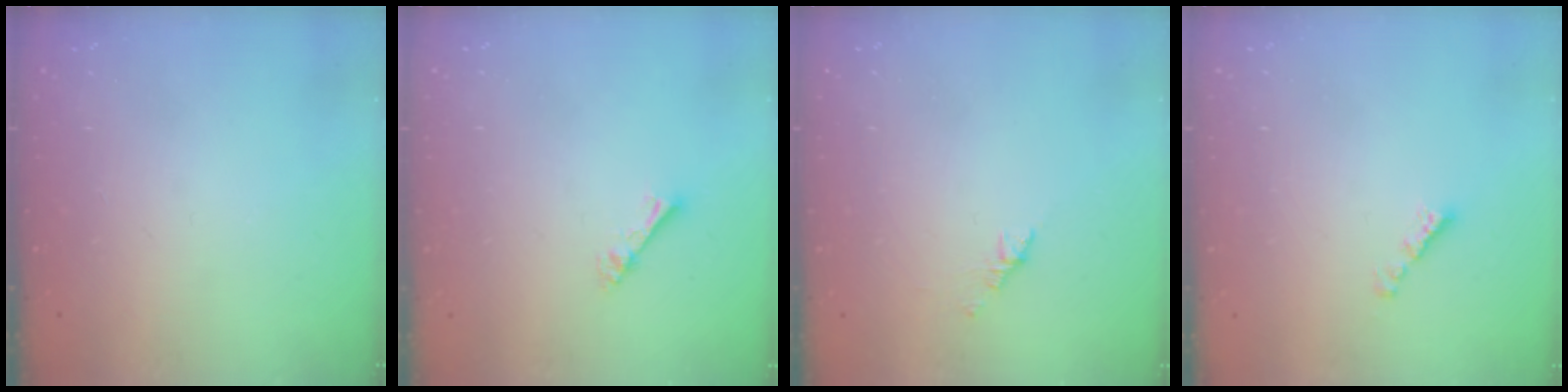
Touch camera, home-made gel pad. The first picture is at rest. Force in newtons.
{"total": 2.3, "press": 2.3, "slide": 0.3}
{"total": 1.1, "press": 1.0, "slide": 0.5}
{"total": 2.1, "press": 2.0, "slide": 0.7}